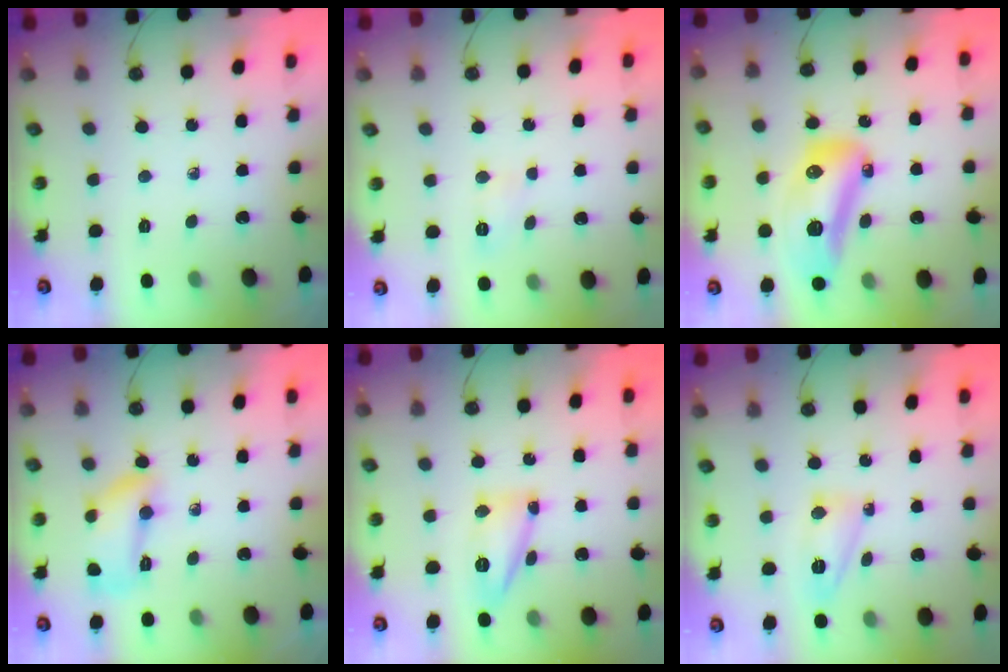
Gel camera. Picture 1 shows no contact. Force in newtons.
{"total": 4.2, "press": 4.2, "slide": 0.4}
{"total": 16.6, "press": 16.4, "slide": 2.3}
{"total": 11.2, "press": 10.3, "slide": 4.5}
{"total": 11.1, "press": 10.9, "slide": 2.4}
{"total": 9.1, "press": 6.2, "slide": 6.6}